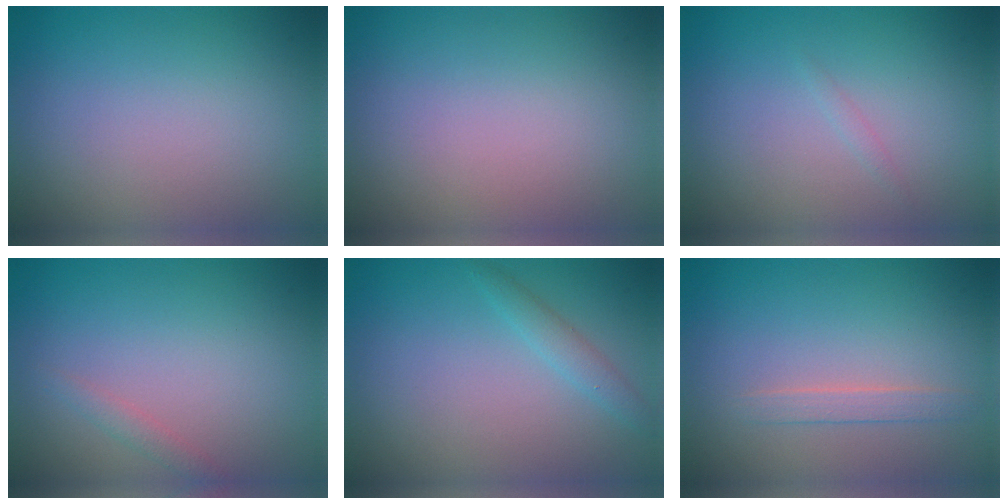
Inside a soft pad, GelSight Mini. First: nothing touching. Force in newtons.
{"total": 0.0}
{"total": 0.5, "press": 0.5, "slide": 0.0}
{"total": 1.0, "press": 1.0, "slide": 0.1}
{"total": 1.5, "press": 1.5, "slide": 0.1}
{"total": 1.3, "press": 1.3, "slide": 0.1}